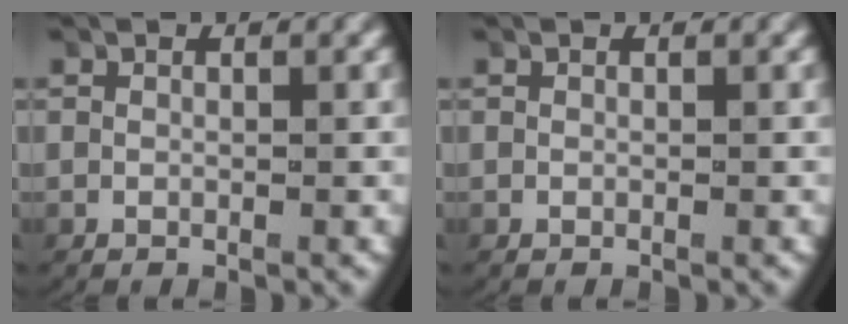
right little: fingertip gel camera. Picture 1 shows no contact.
{"total": 0.0}